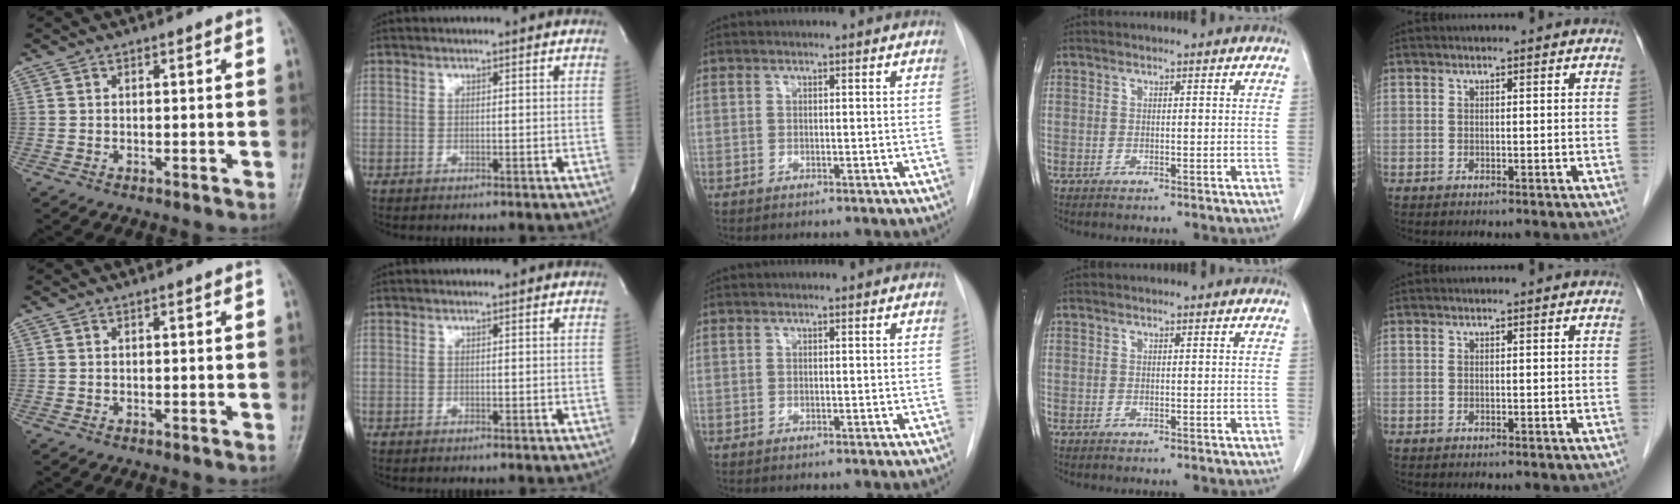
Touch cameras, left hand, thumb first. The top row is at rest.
{}